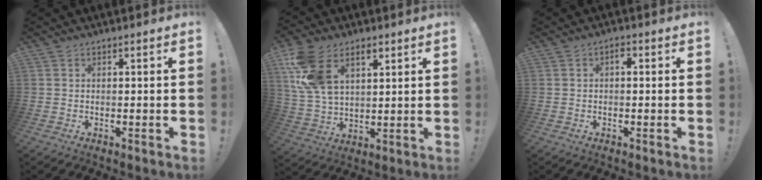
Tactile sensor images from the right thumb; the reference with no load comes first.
{"total": 15.0, "force": [7.1, 9.4, 9.3], "torque": [-0.188, -0.022, 0.137]}
{"total": 1.4, "force": [-0.3, 0.9, 1.1], "torque": [-0.016, 0.003, -0.008]}